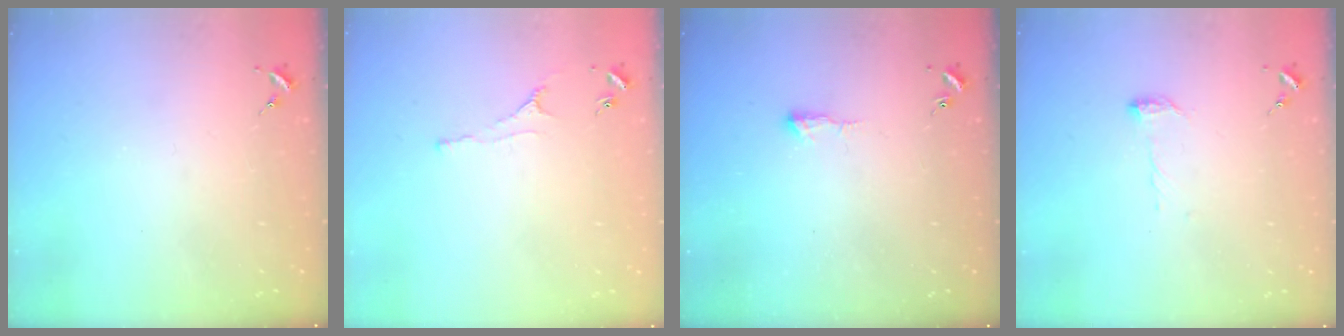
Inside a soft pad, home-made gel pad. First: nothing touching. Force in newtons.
{"total": 2.2, "press": 2.1, "slide": 0.4}
{"total": 5.3, "press": 5.2, "slide": 0.8}
{"total": 5.8, "press": 5.7, "slide": 0.7}